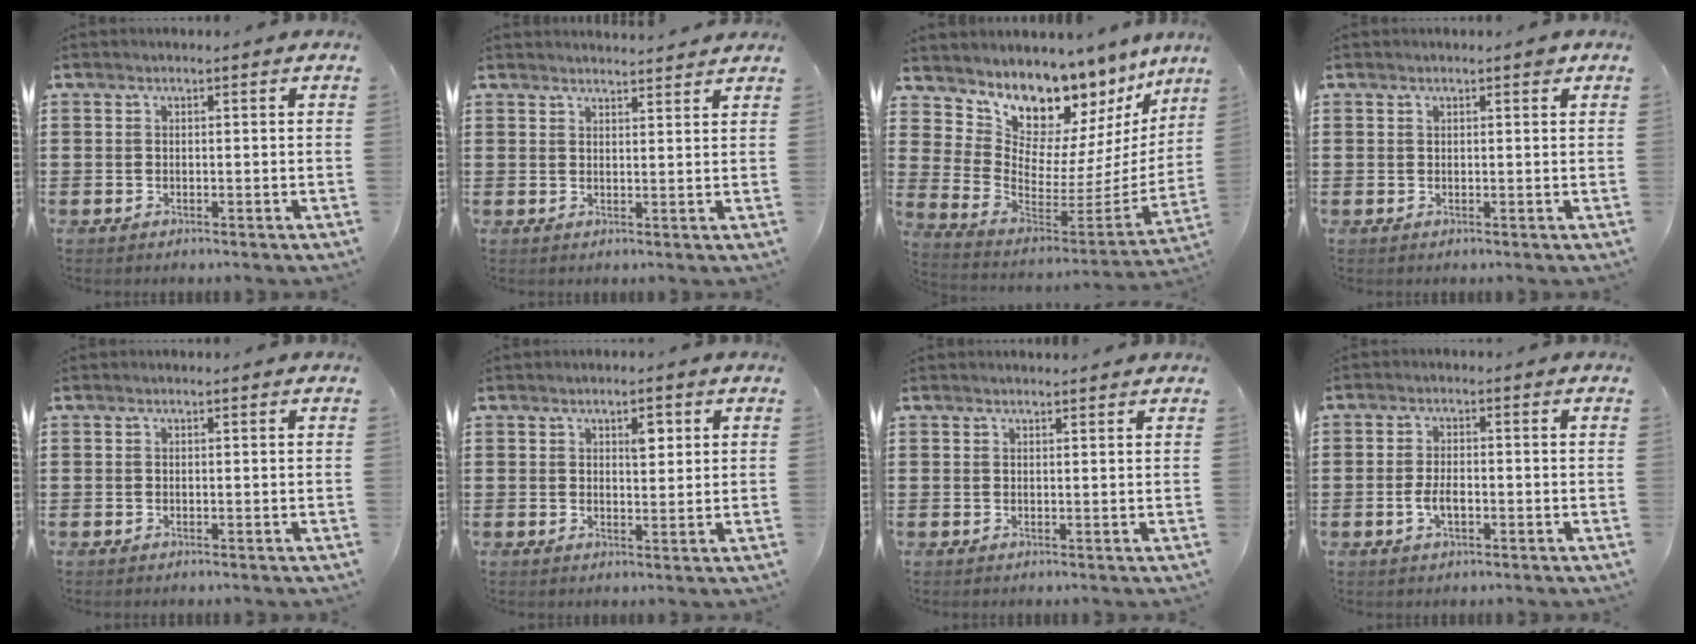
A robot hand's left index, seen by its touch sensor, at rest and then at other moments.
{"total": 2.2, "force": [2.2, -0.1, 0.1], "torque": [-0.007, -0.006, 0.043]}
{"total": 8.0, "force": [7.2, 3.4, 0.6], "torque": [-0.049, -0.084, 0.128]}
{"total": 1.0, "force": [0.6, 0.4, 0.6], "torque": [-0.014, 0.003, 0.012]}
{"total": 0.0}
{"total": 3.2, "force": [1.5, 1.5, 2.3], "torque": [-0.026, -0.002, 0.020]}
{"total": 0.9, "force": [0.9, 0.0, 0.1], "torque": [-0.005, -0.001, 0.018]}
{"total": 3.5, "force": [-0.9, 1.5, 3.0], "torque": [-0.069, 0.000, -0.021]}